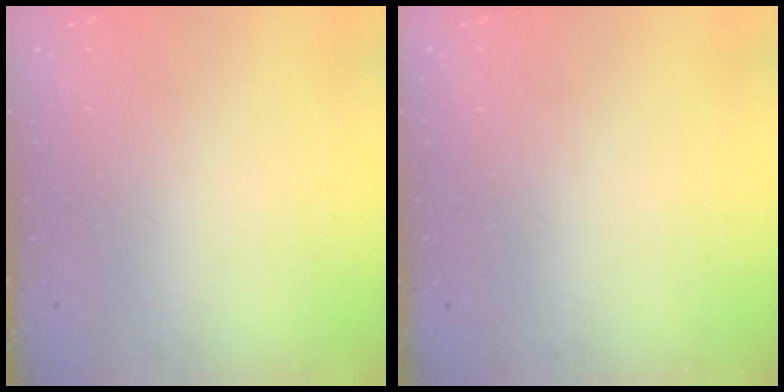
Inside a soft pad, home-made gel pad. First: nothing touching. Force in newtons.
{"total": 0.0}